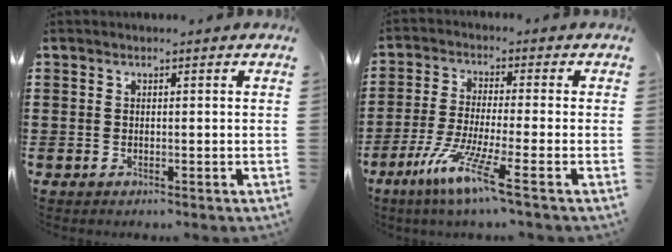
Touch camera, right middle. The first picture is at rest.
{"total": 7.9, "force": [-5.0, -0.1, 6.2], "torque": [-0.132, -0.015, -0.098]}